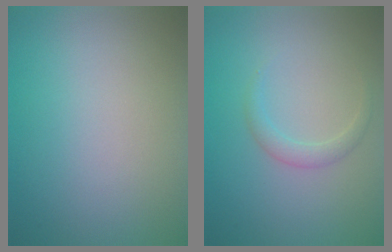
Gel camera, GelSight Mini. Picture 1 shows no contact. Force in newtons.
{"total": 1.4, "press": 1.4, "slide": 0.1}